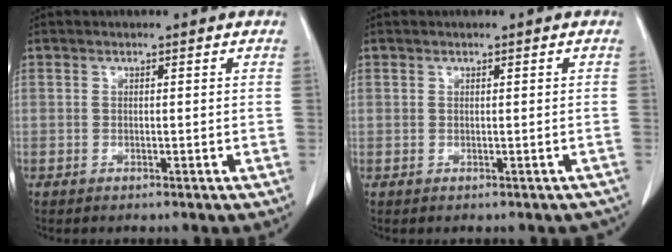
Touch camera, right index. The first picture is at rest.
{"total": 1.3, "force": [-0.5, 1.2, 0.1], "torque": [0.006, 0.012, -0.003]}